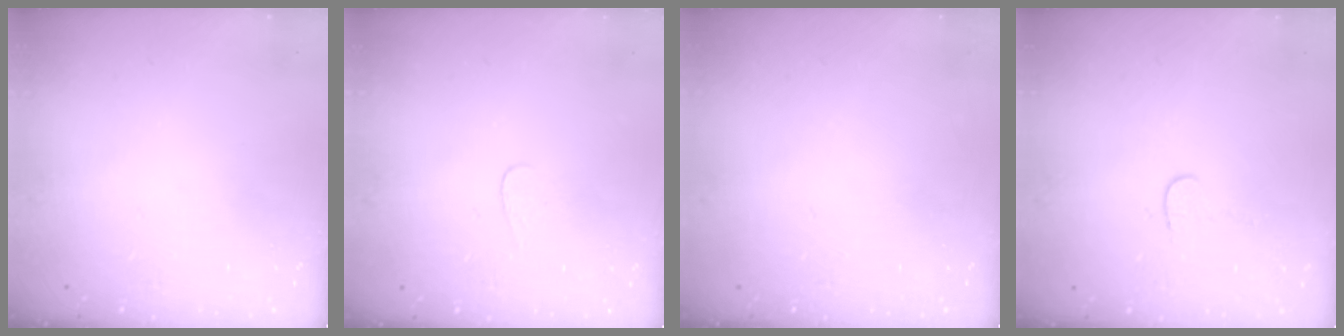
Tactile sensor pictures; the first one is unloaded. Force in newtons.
{"total": 3.1, "press": 3.0, "slide": 0.3}
{"total": 0.0}
{"total": 4.0, "press": 4.0, "slide": 0.3}